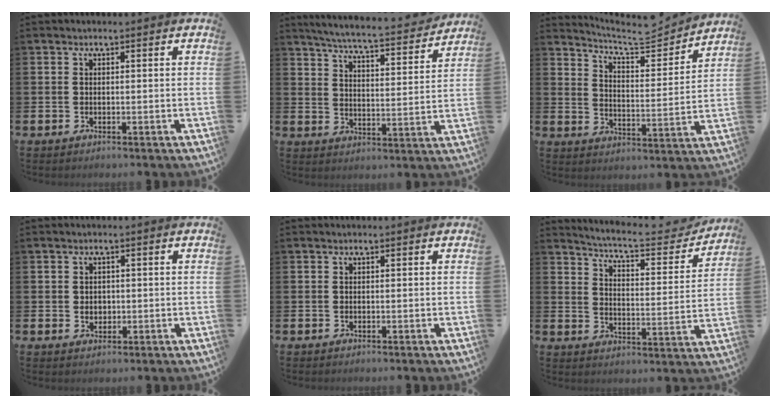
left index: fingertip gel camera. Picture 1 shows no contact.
{"total": 6.1, "force": [5.8, 0.1, 1.9], "torque": [-0.052, -0.046, 0.095]}
{"total": 6.0, "force": [5.8, 1.0, 1.5], "torque": [-0.054, -0.043, 0.095]}
{"total": 1.6, "force": [0.3, 1.4, 0.7], "torque": [0.004, 0.002, 0.000]}
{"total": 0.0}
{"total": 6.4, "force": [6.0, 0.7, 1.9], "torque": [-0.052, -0.050, 0.095]}